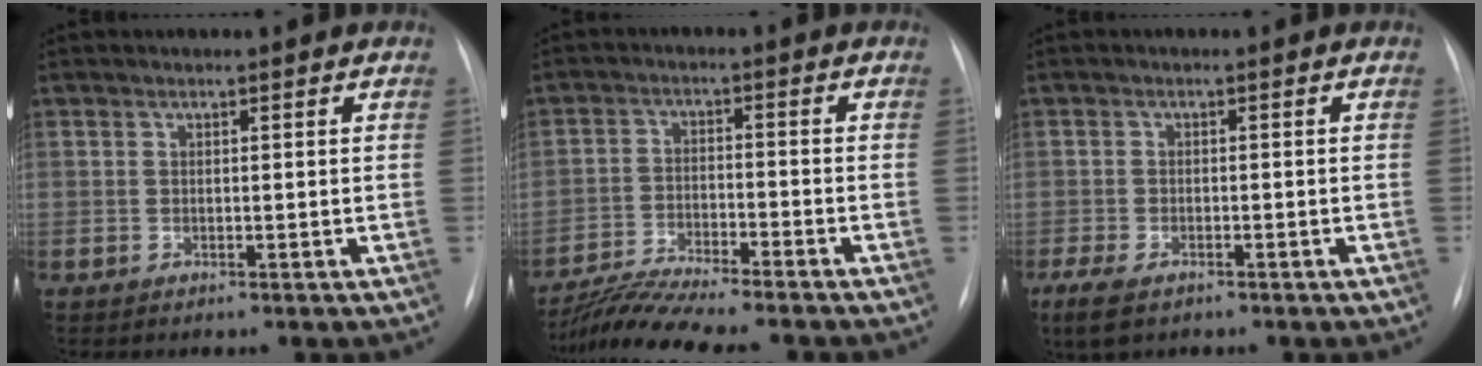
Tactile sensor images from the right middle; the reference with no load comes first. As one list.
[{"total": 10.4, "force": [-9.3, 0.0, 4.7], "torque": [-0.087, -0.015, -0.153]}, {"total": 6.5, "force": [-4.3, 3.0, 3.8], "torque": [-0.083, -0.017, -0.065]}]